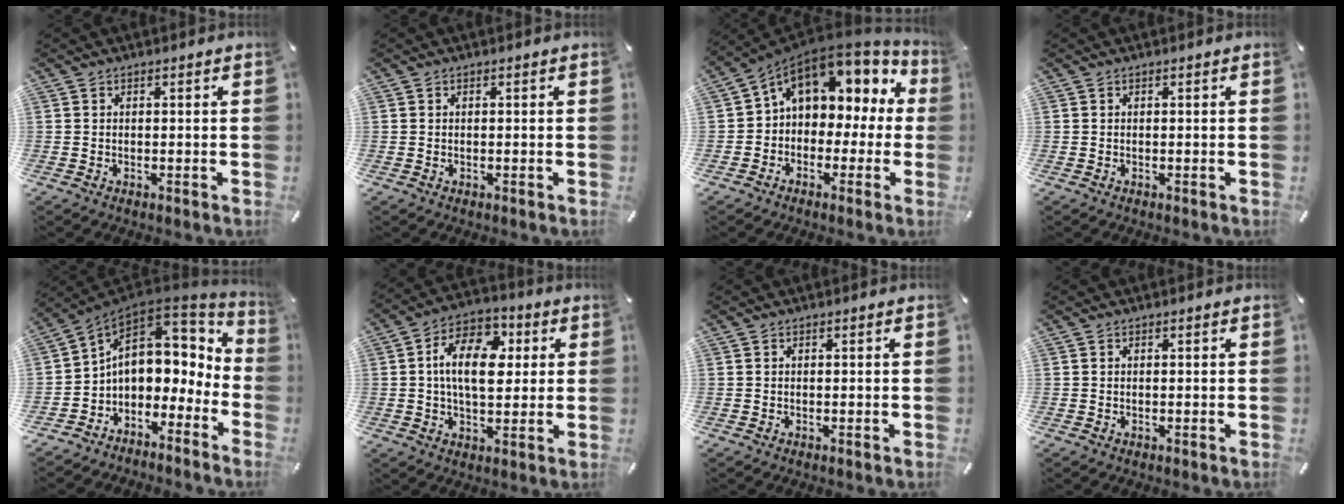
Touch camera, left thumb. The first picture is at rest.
{"total": 0.0}
{"total": 9.6, "force": [4.0, 7.4, 4.7], "torque": [-0.081, -0.026, 0.073]}
{"total": 0.0}
{"total": 10.3, "force": [2.0, 7.8, 6.4], "torque": [-0.104, -0.031, 0.035]}
{"total": 13.8, "force": [2.1, 8.5, 10.6], "torque": [-0.189, 0.006, 0.033]}
{"total": 0.0}
{"total": 0.0}